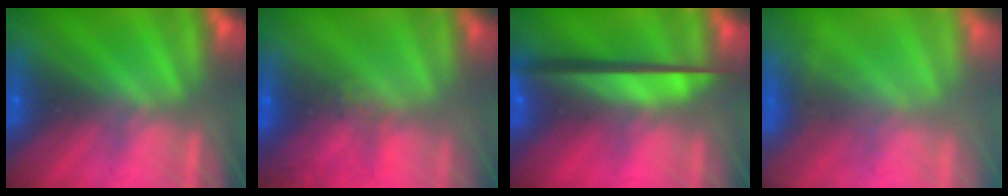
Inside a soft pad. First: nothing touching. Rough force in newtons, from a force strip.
{"total": 7.3}
{"total": 7.3}
{"total": 5.6}